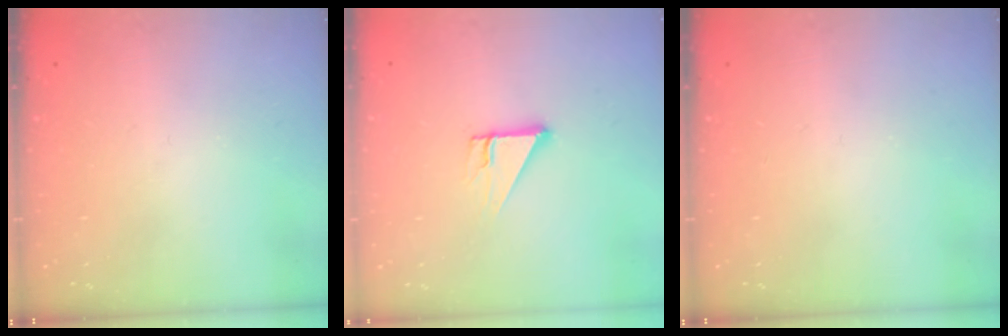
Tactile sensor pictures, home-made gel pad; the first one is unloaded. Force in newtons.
{"total": 4.3, "press": 4.3, "slide": 0.4}
{"total": 0.0}